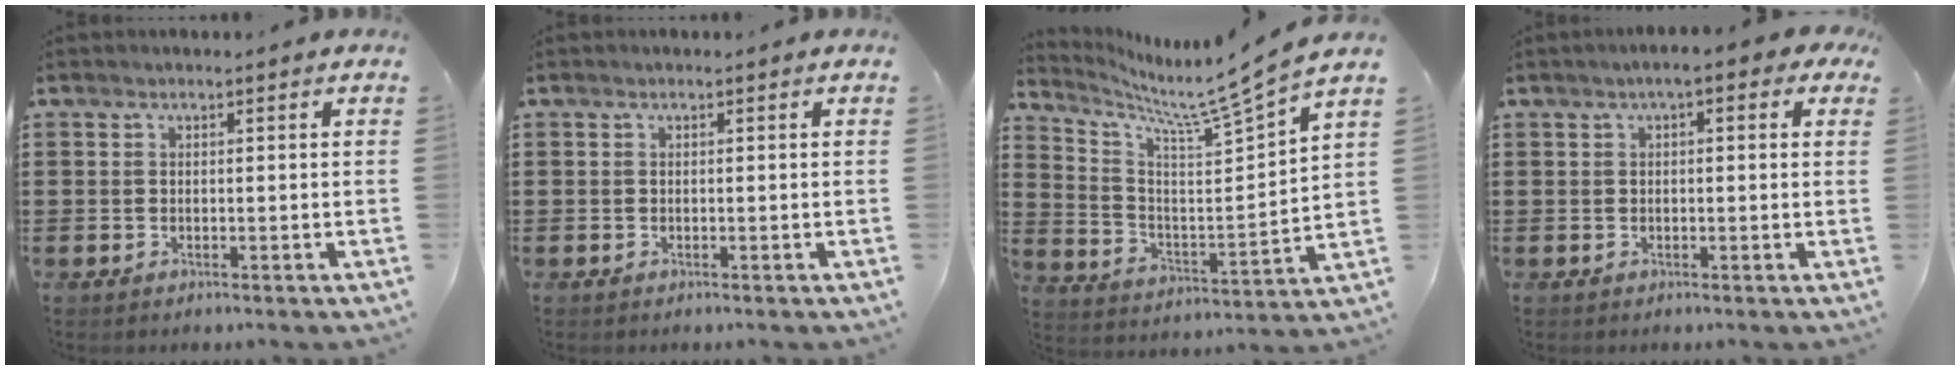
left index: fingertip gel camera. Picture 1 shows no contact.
{"total": 0.0}
{"total": 7.7, "force": [6.7, -0.1, 3.8], "torque": [-0.098, -0.061, 0.099]}
{"total": 2.6, "force": [0.7, 0.8, 2.3], "torque": [-0.045, 0.008, 0.009]}